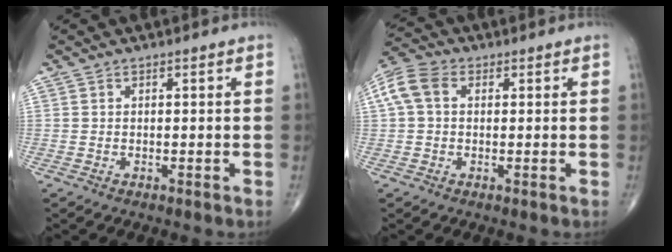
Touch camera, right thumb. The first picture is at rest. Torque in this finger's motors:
{"motor_torque": [0.26, 0.24, 0.52, 0.10, 0.18]}